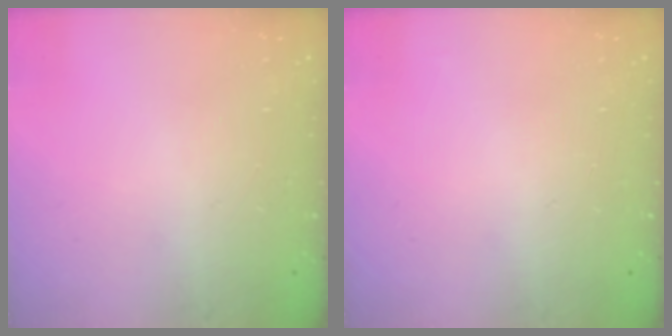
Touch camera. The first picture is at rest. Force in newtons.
{"total": 0.0}